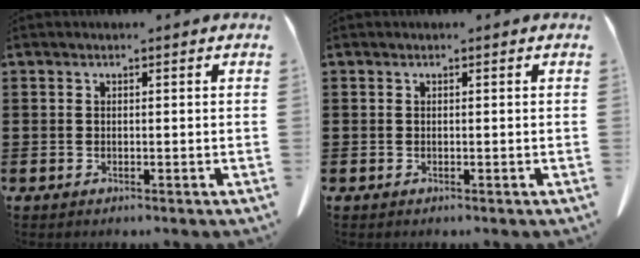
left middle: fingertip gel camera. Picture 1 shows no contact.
{"total": 0.0}